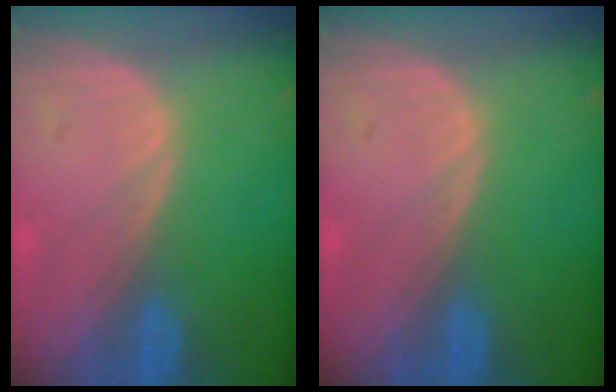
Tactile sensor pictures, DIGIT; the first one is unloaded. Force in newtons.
{"total": 0.0}